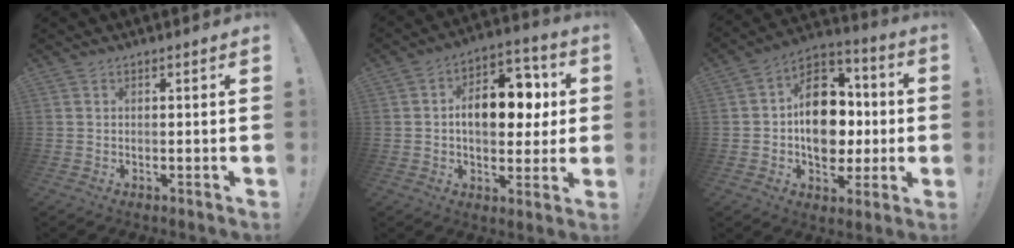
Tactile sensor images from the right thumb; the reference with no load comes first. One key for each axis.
{"total": 14.6, "fx": 1.2, "fy": 9.1, "fz": 11.3, "tx": -0.160, "ty": 0.013, "tz": 0.025}
{"total": 17.4, "fx": -0.4, "fy": 13.1, "fz": 11.4, "tx": -0.164, "ty": 0.016, "tz": 0.002}